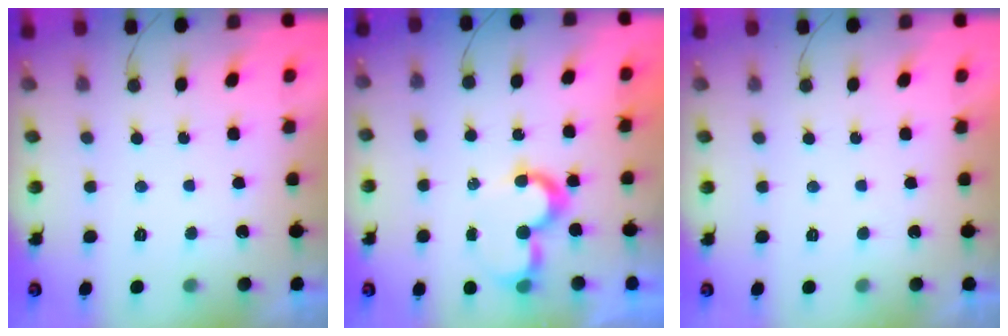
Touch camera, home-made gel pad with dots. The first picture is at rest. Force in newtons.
{"total": 8.2, "press": 8.2, "slide": 0.1}
{"total": 1.7, "press": 1.7, "slide": 0.0}